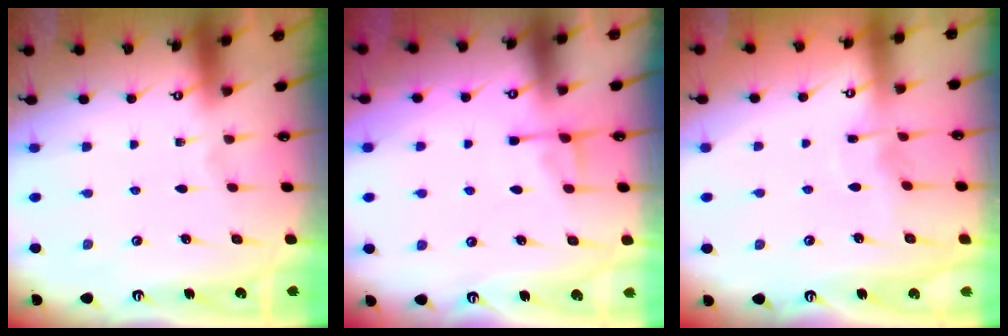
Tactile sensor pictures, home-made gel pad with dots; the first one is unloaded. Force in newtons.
{"total": 4.4, "press": 4.2, "slide": 1.0}
{"total": 2.9, "press": 2.9, "slide": 0.2}